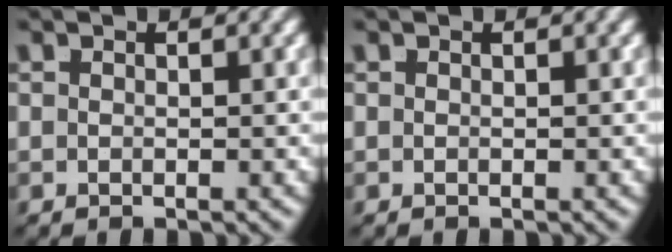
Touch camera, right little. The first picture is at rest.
{"total": 0.0}